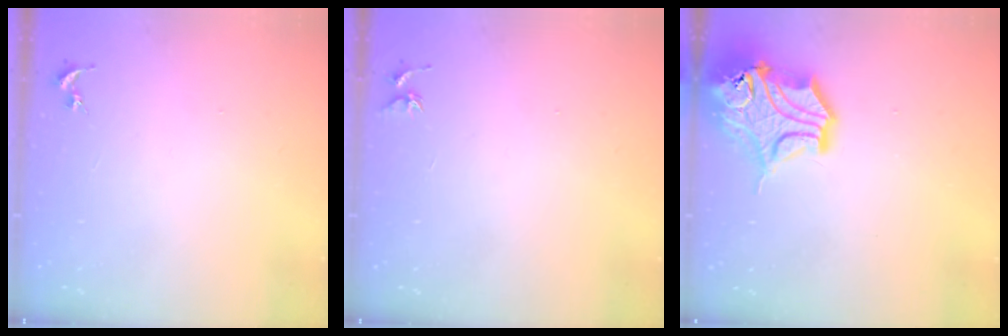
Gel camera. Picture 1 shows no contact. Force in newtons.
{"total": 3.7, "press": 3.7, "slide": 0.4}
{"total": 16.7, "press": 16.5, "slide": 2.5}